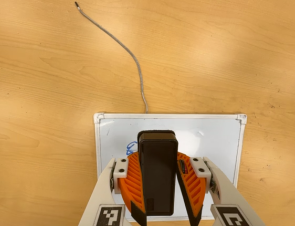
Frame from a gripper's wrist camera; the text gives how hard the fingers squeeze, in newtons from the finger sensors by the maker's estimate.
{"total": 10.7, "left": 9.7, "right": 11.8}